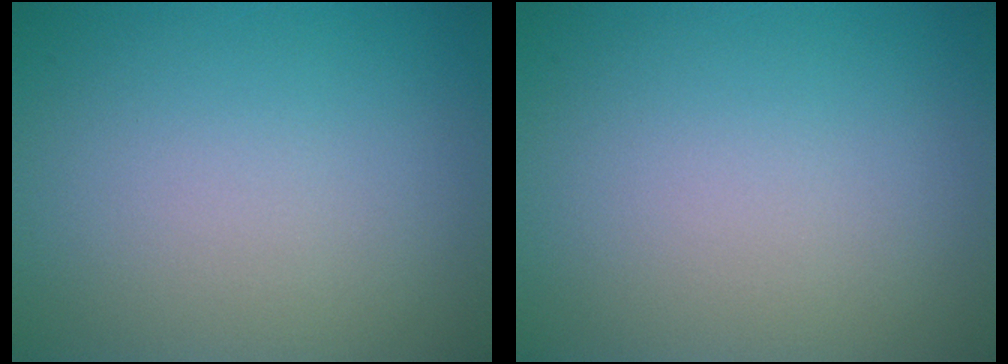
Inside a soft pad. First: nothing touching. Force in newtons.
{"total": 0.0}